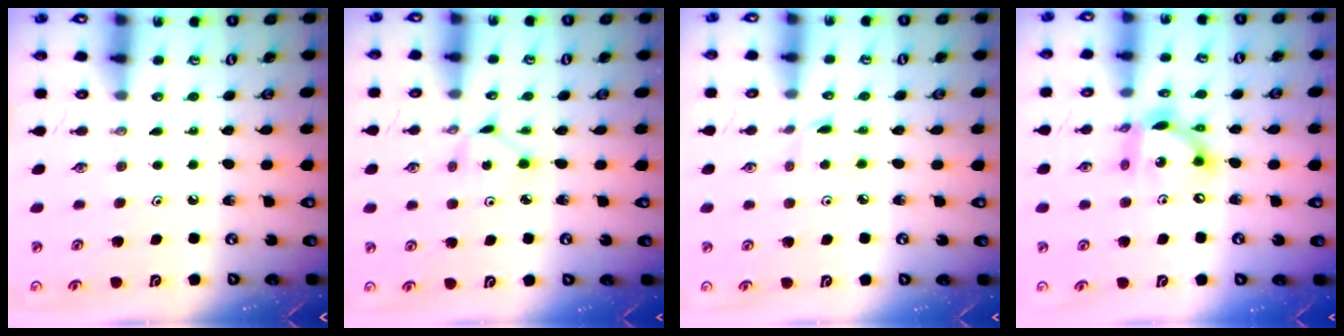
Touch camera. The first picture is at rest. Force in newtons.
{"total": 2.3, "press": 2.3, "slide": 0.3}
{"total": 2.4, "press": 2.4, "slide": 0.3}
{"total": 13.0, "press": 13.0, "slide": 0.6}